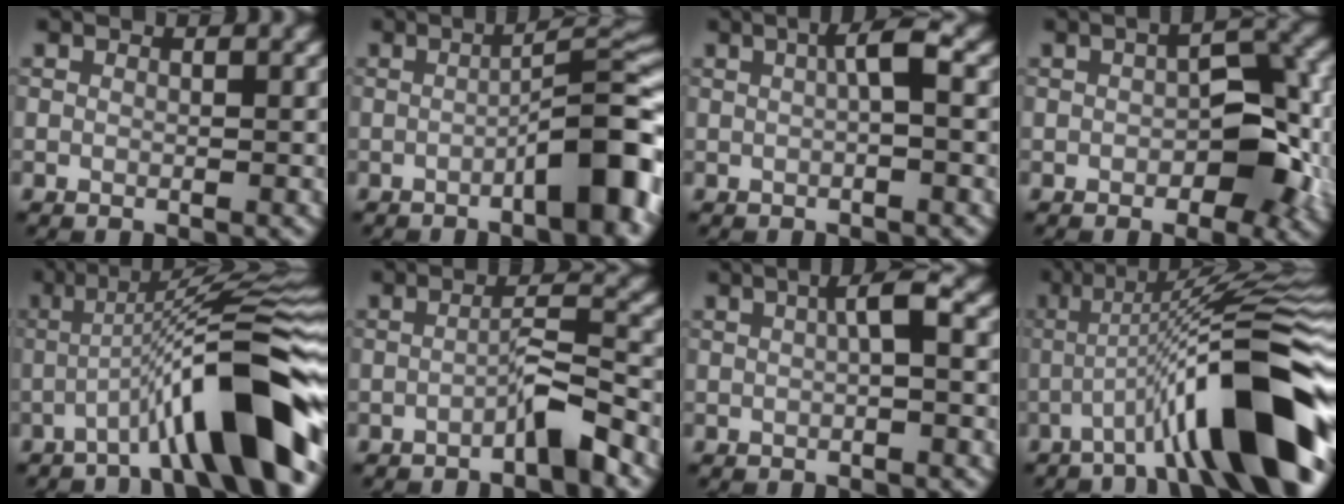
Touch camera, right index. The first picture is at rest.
{"total": 8.2, "force": [-2.9, 1.7, 7.4], "torque": [-0.091, 0.020, -0.049]}
{"total": 2.4, "force": [0.4, 0.3, 2.3], "torque": [-0.038, 0.011, 0.004]}
{"total": 7.1, "force": [-1.1, 3.7, 5.9], "torque": [-0.066, 0.009, -0.021]}
{"total": 10.9, "force": [-4.3, 1.5, 9.9], "torque": [-0.133, 0.028, -0.078]}
{"total": 2.9, "force": [-1.9, 0.2, 2.2], "torque": [-0.035, 0.018, -0.035]}
{"total": 2.3, "force": [0.4, 0.3, 2.3], "torque": [-0.037, 0.011, 0.005]}
{"total": 13.1, "force": [-4.7, 2.1, 12.0], "torque": [-0.173, 0.021, -0.076]}